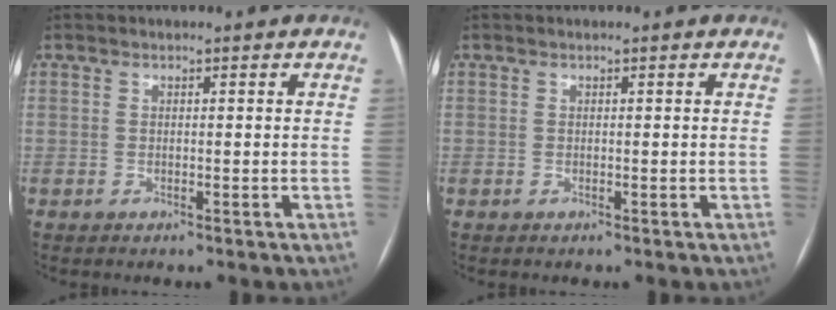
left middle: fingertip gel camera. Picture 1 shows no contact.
{"total": 0.0}